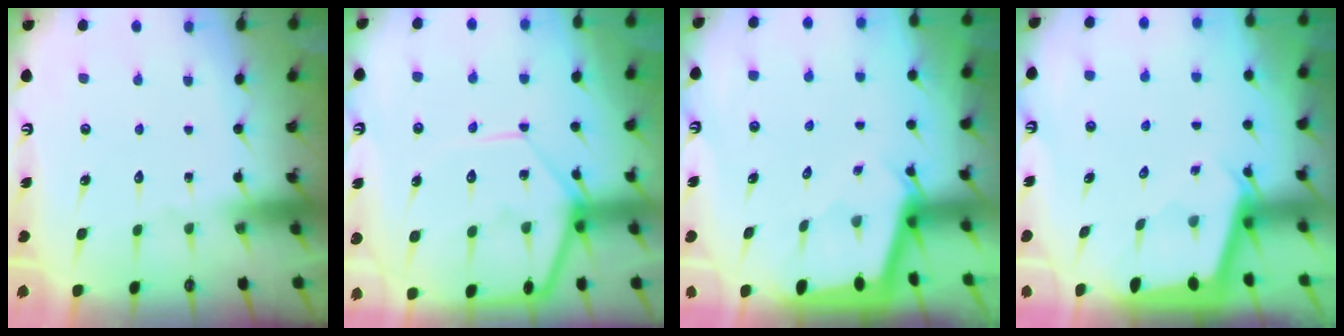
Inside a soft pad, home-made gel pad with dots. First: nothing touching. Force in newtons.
{"total": 11.7, "press": 11.6, "slide": 1.0}
{"total": 2.0, "press": 2.0, "slide": 0.1}
{"total": 2.1, "press": 2.1, "slide": 0.2}